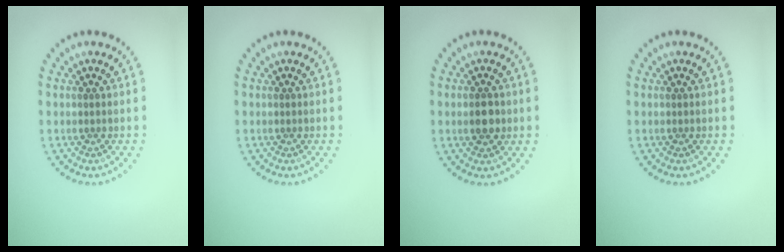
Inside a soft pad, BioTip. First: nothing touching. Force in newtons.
{"total": 0.0}
{"total": 2.7, "press": 2.7, "slide": 0.1}
{"total": 0.0}